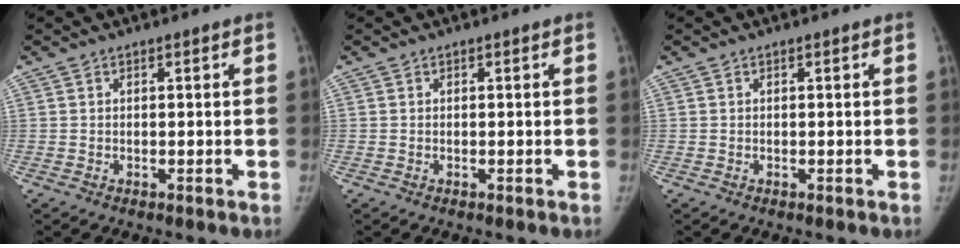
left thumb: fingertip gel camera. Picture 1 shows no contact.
{"total": 0.0}
{"total": 0.0}